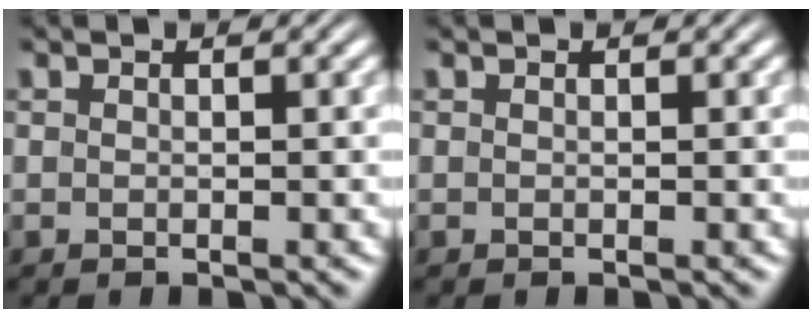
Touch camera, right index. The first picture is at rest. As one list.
[{"total": 0.0}]